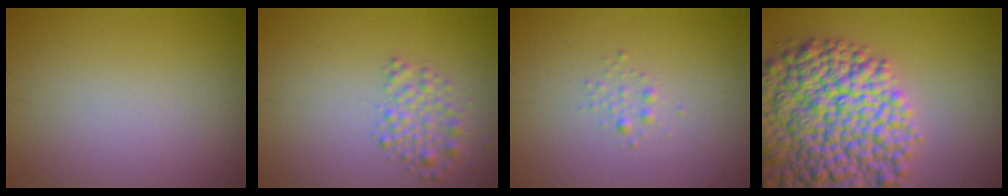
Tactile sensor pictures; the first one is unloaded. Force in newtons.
{"total": 2.3, "press": 2.3, "slide": 0.1}
{"total": 0.8, "press": 0.8, "slide": 0.0}
{"total": 13.2, "press": 13.2, "slide": 0.7}